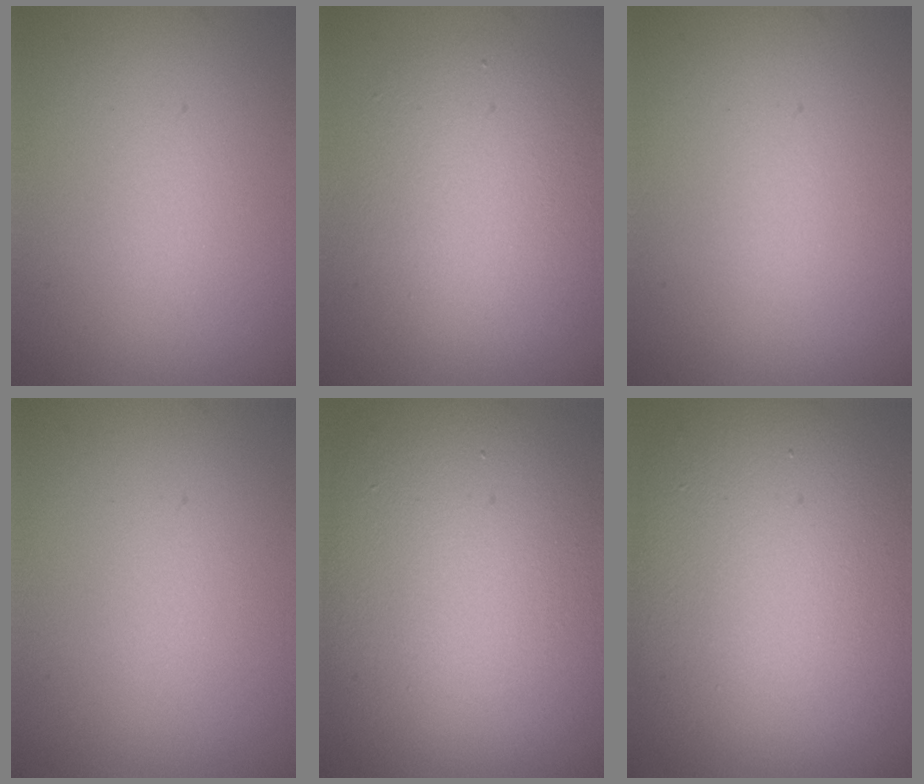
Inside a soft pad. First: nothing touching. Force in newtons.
{"total": 5.6, "press": 5.6, "slide": 0.3}
{"total": 0.0}
{"total": 0.0}
{"total": 15.7, "press": 15.7, "slide": 1.0}
{"total": 14.7, "press": 14.7, "slide": 0.8}